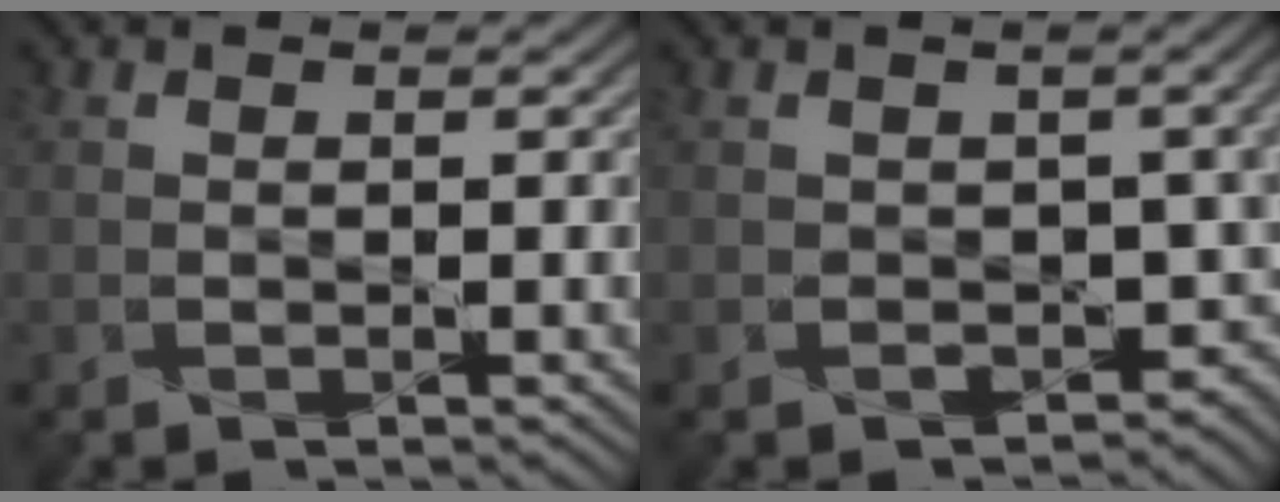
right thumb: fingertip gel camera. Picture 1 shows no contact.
{"total": 3.7, "force": [-0.3, 3.4, 1.5], "torque": [-0.023, -0.026, 0.003]}